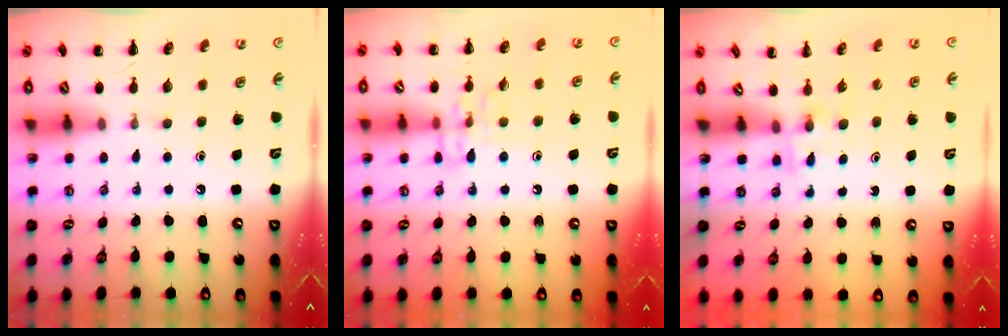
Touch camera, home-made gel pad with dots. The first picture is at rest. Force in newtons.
{"total": 9.4, "press": 9.4, "slide": 0.8}
{"total": 2.3, "press": 2.1, "slide": 0.9}